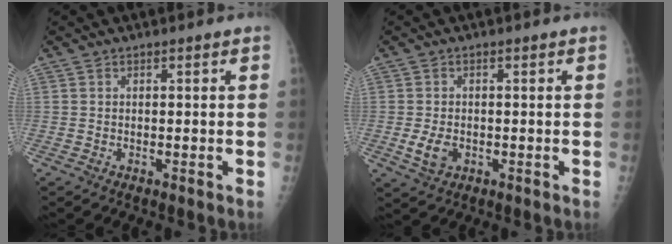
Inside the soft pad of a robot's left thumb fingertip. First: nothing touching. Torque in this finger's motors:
{"motor_torque": [-0.54, 0.62, 0.53, 0.05, 0.04]}